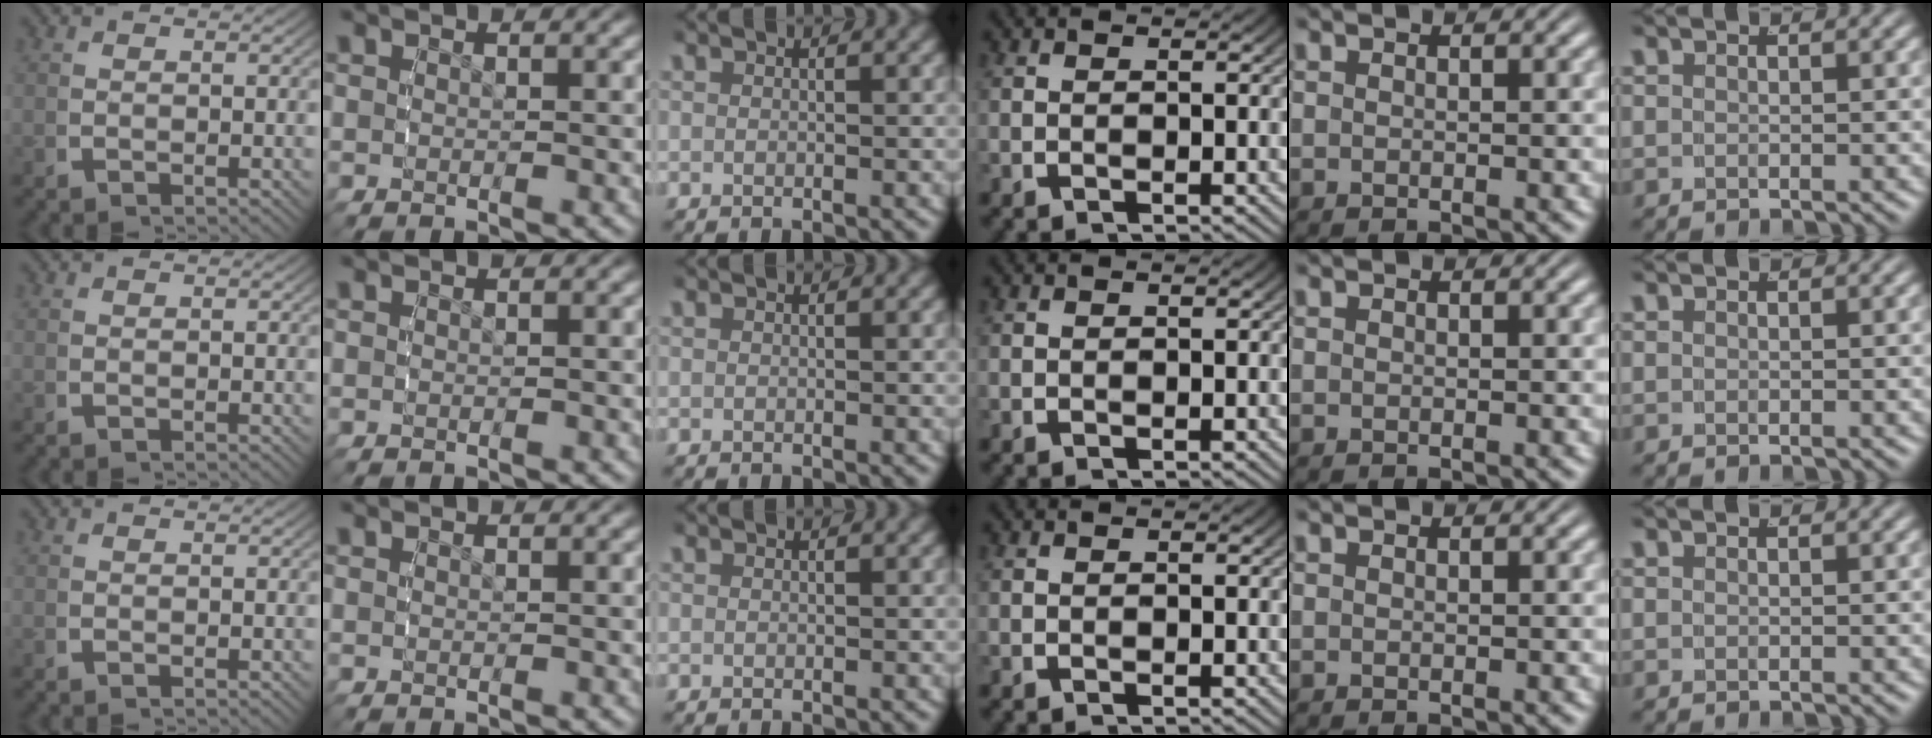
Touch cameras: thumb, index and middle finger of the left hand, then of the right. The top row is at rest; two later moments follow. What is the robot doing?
{"motion": "reach", "object": "jewelry box"}